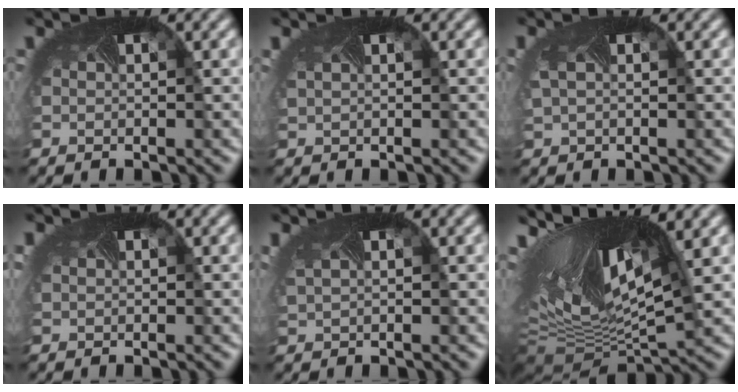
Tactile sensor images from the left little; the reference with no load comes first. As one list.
[{"total": 1.4, "force": [0.7, 0.8, 0.9], "torque": [-0.026, 0.004, 0.014]}, {"total": 1.2, "force": [0.2, 0.8, 0.9], "torque": [-0.040, -0.004, 0.020]}, {"total": 1.3, "force": [0.5, 0.8, 0.9], "torque": [-0.027, 0.003, 0.011]}, {"total": 2.5, "force": [1.2, 1.4, 1.7], "torque": [-0.051, 0.009, 0.031]}, {"total": 15.3, "force": [4.0, 6.8, 13.2], "torque": [-0.245, 0.003, 0.086]}]